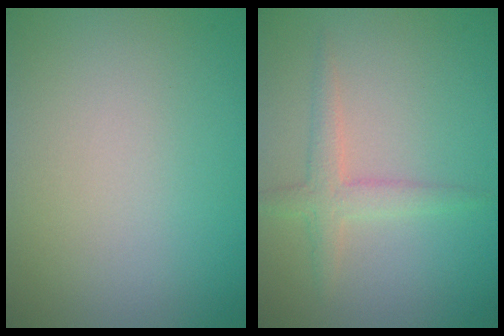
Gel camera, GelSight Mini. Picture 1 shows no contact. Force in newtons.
{"total": 2.4, "press": 2.4, "slide": 0.1}